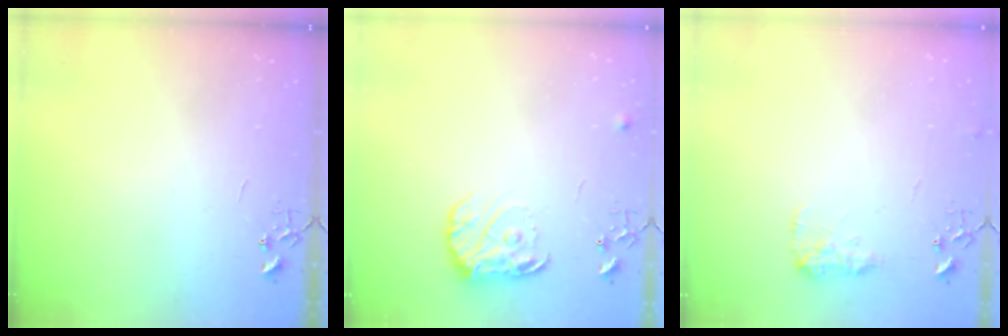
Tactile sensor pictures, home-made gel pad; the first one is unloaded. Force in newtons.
{"total": 12.7, "press": 12.6, "slide": 0.7}
{"total": 8.7, "press": 8.6, "slide": 0.5}